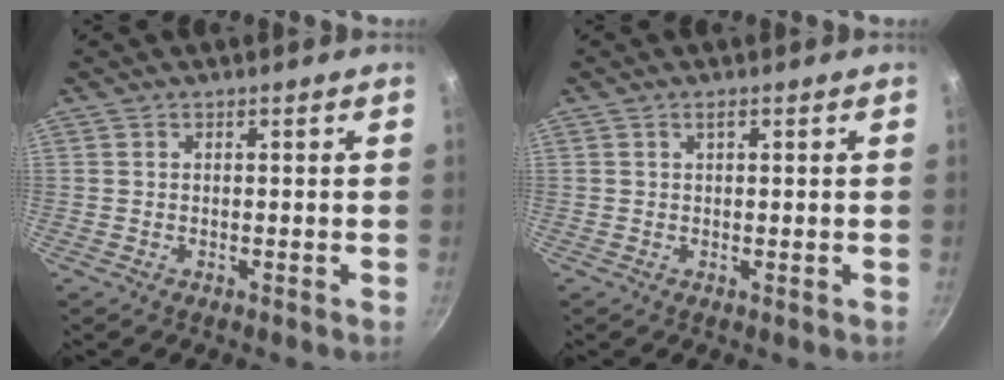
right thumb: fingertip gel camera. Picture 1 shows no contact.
{"total": 1.1, "force": [0.6, 0.2, 0.9], "torque": [-0.014, -0.003, 0.008]}